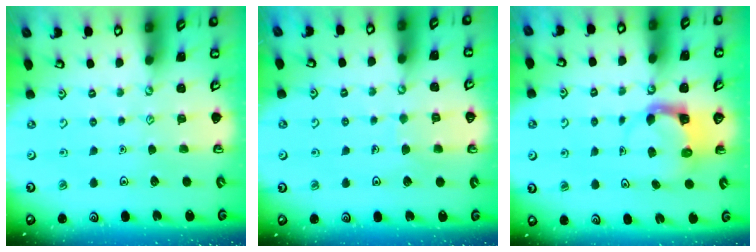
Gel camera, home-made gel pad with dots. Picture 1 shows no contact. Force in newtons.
{"total": 5.9, "press": 5.9, "slide": 0.5}
{"total": 4.0, "press": 4.0, "slide": 0.4}